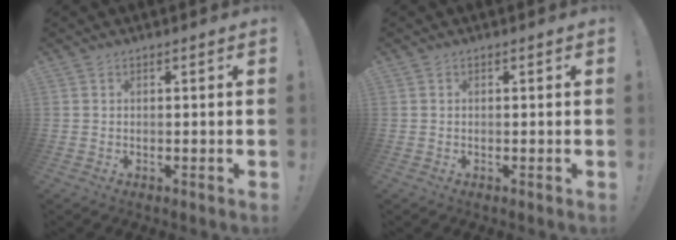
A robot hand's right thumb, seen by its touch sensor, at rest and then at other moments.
{"total": 0.0}